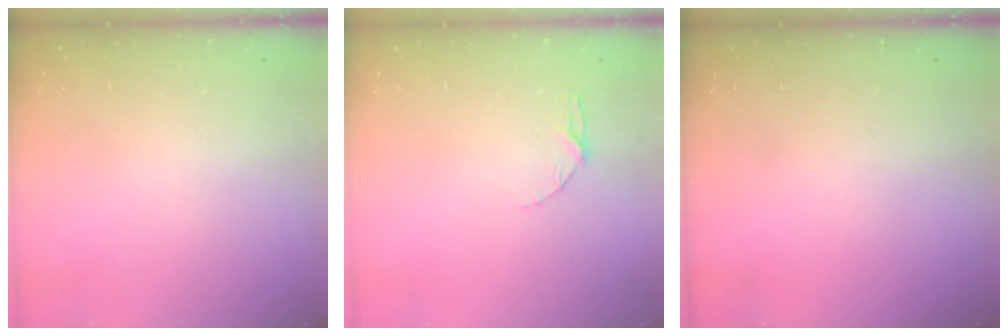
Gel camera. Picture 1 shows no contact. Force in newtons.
{"total": 5.2, "press": 5.2, "slide": 0.6}
{"total": 0.0}